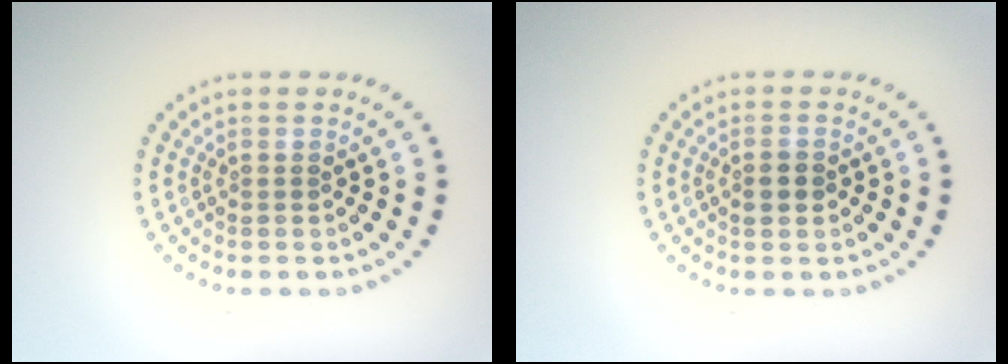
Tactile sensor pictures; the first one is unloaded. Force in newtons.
{"total": 1.2, "press": 1.2, "slide": 0.1}